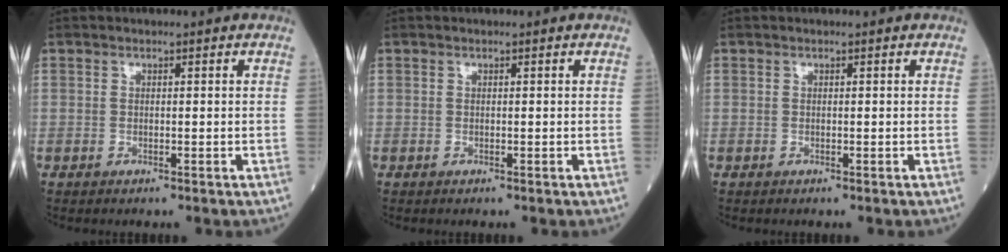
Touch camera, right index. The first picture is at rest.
{"total": 0.0}
{"total": 0.0}